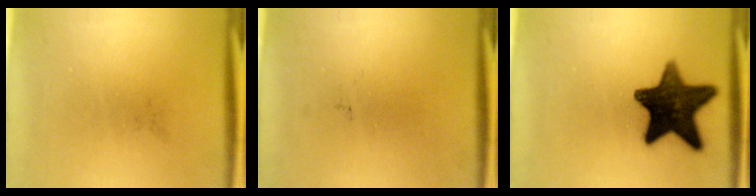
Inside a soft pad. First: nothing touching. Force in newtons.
{"total": 0.0}
{"total": 14.8}